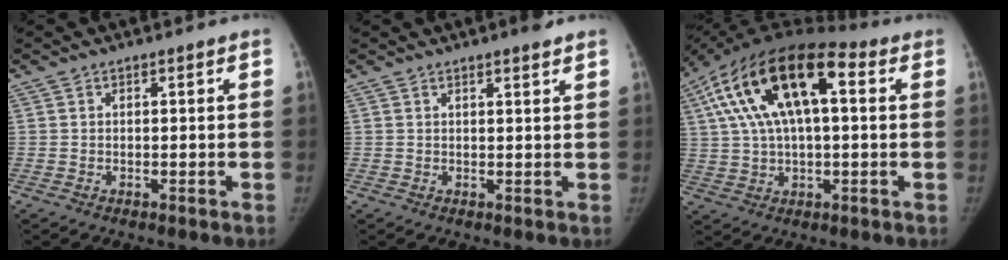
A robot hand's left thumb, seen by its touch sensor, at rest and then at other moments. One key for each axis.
{"total": 2.4, "fx": 1.8, "fy": 0.4, "fz": 1.6, "tx": -0.019, "ty": -0.007, "tz": 0.024}
{"total": 20.8, "fx": 5.7, "fy": 9.6, "fz": 17.5, "tx": -0.324, "ty": 0.035, "tz": 0.087}